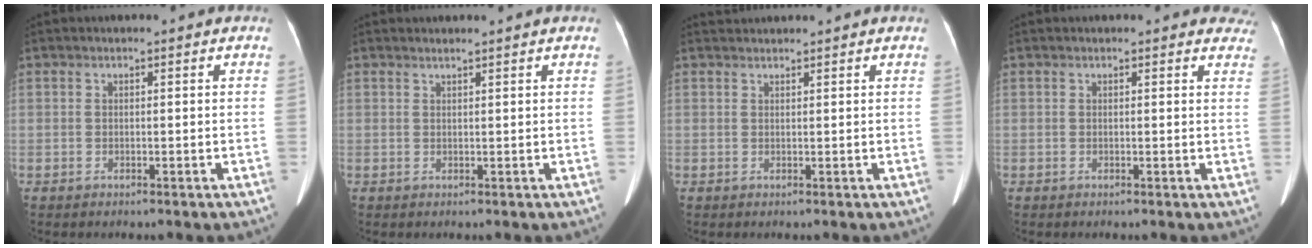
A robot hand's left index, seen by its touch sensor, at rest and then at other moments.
{"total": 1.7, "force": [1.6, -0.3, 0.4], "torque": [-0.014, 0.006, 0.026]}
{"total": 2.2, "force": [2.2, 0.3, 0.0], "torque": [-0.009, 0.029, 0.039]}
{"total": 7.2, "force": [6.7, 2.6, 1.1], "torque": [0.022, 0.005, 0.043]}